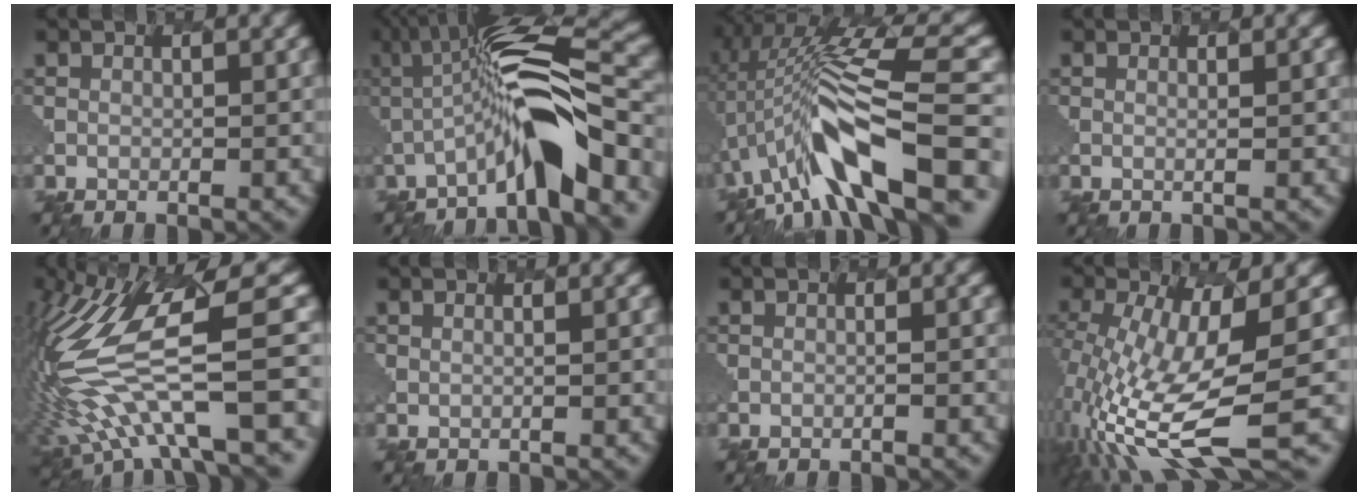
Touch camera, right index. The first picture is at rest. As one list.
[{"total": 6.4, "force": [-2.1, 0.4, 6.1], "torque": [-0.122, 0.034, -0.073]}, {"total": 7.8, "force": [-1.8, 1.6, 7.4], "torque": [-0.153, 0.042, -0.059]}, {"total": 1.6, "force": [1.0, -1.2, -0.5], "torque": [0.021, 0.019, -0.001]}, {"total": 9.5, "force": [1.1, 2.6, 9.1], "torque": [-0.231, 0.037, 0.001]}, {"total": 1.1, "force": [1.0, -0.3, -0.2], "torque": [0.023, 0.022, 0.000]}, {"total": 0.8, "force": [-0.1, -0.7, -0.4], "torque": [0.011, 0.010, -0.011]}, {"total": 7.2, "force": [-2.9, 0.8, 6.5], "torque": [-0.181, -0.004, -0.069]}]